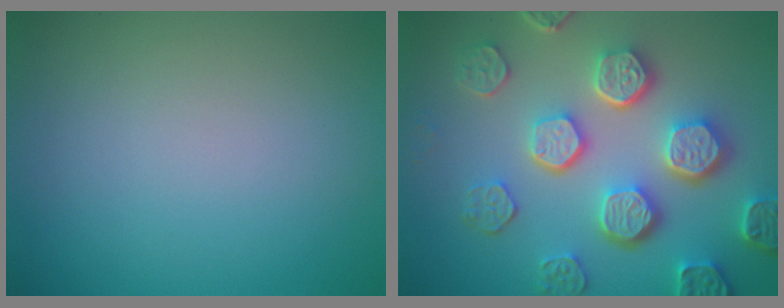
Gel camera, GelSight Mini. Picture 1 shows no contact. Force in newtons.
{"total": 7.5, "press": 5.9, "slide": 4.6}